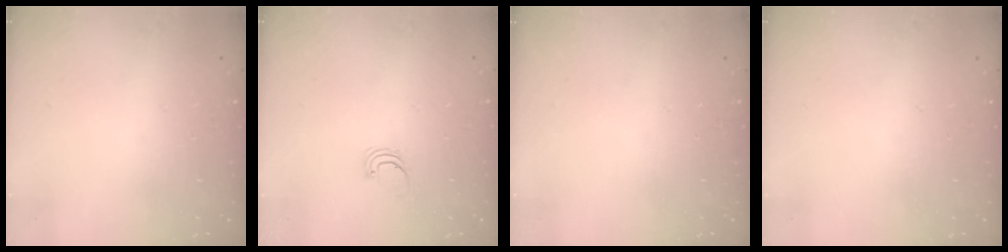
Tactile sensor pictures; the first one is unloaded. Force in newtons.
{"total": 0.9, "press": 0.9, "slide": 0.0}
{"total": 0.0}
{"total": 0.0}